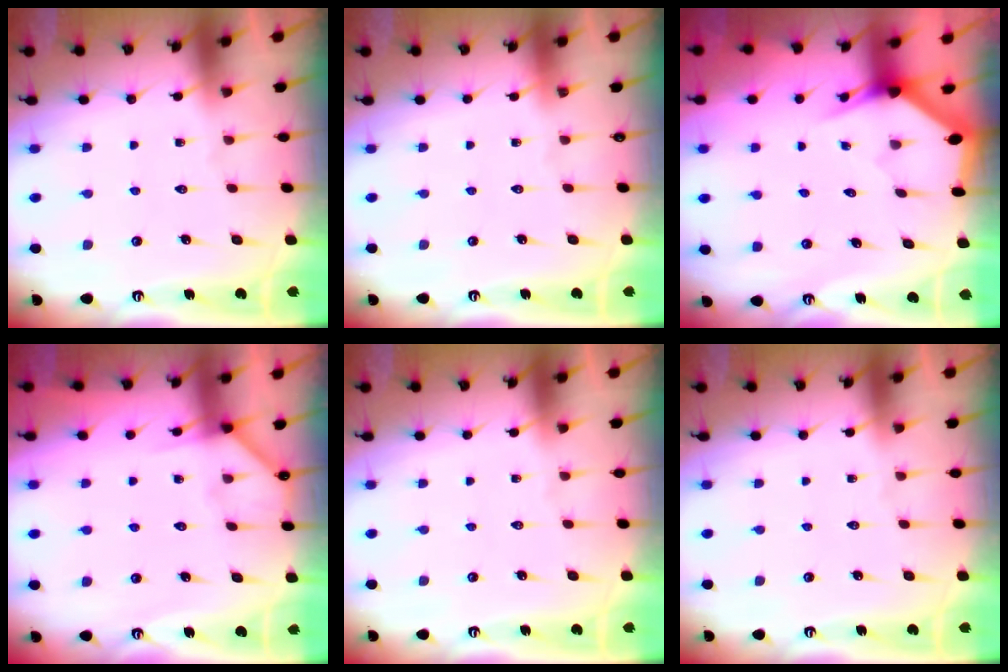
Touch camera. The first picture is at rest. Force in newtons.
{"total": 0.0}
{"total": 2.9, "press": 2.9, "slide": 0.0}
{"total": 3.8, "press": 3.7, "slide": 0.4}
{"total": 0.0}
{"total": 0.0}